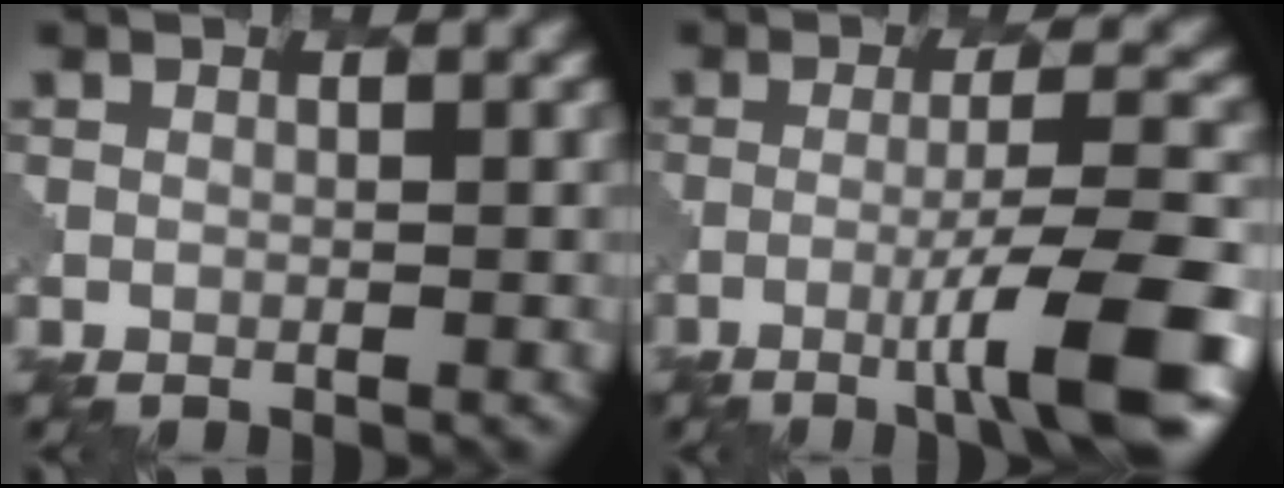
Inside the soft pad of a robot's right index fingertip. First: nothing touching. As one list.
[{"total": 7.6, "force": [-3.1, 0.8, 6.8], "torque": [-0.103, 0.010, -0.054]}]